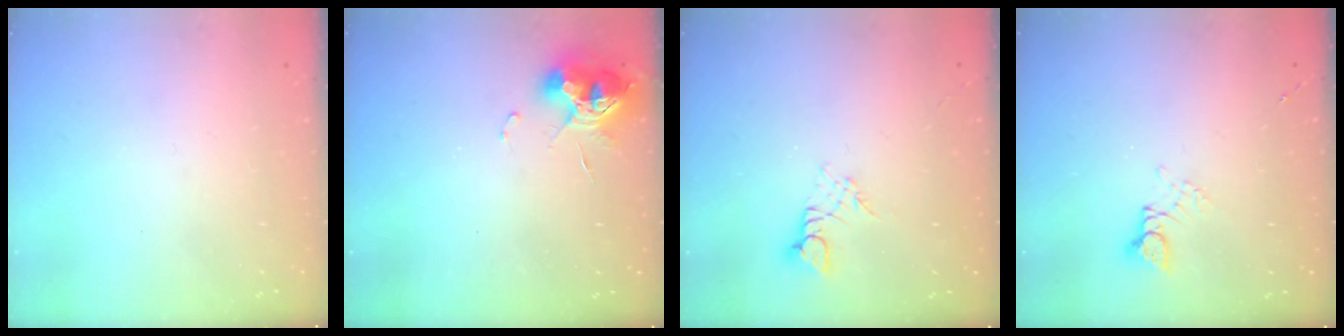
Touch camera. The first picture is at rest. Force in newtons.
{"total": 10.1, "press": 10.0, "slide": 0.5}
{"total": 2.8, "press": 2.8, "slide": 0.3}
{"total": 2.7, "press": 2.7, "slide": 0.2}